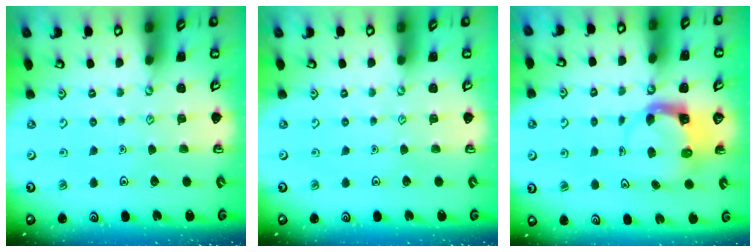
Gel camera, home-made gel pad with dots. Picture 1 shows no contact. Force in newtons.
{"total": 0.0}
{"total": 3.7, "press": 3.6, "slide": 0.6}